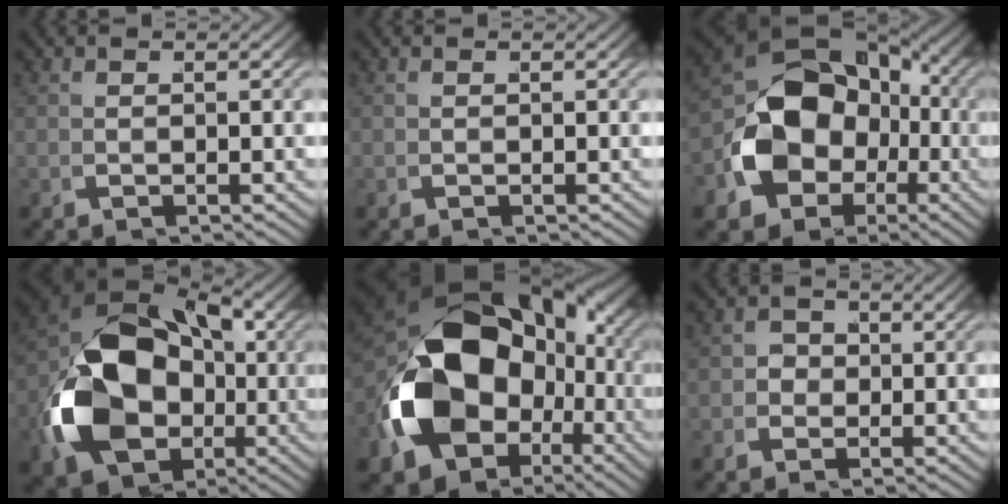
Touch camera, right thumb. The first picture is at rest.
{"total": 0.0}
{"total": 15.5, "force": [-1.9, 12.0, 9.6], "torque": [-0.213, -0.054, -0.012]}
{"total": 18.6, "force": [-1.8, 13.1, 13.0], "torque": [-0.306, -0.059, -0.005]}
{"total": 20.6, "force": [-2.1, 14.0, 14.9], "torque": [-0.298, -0.052, -0.012]}
{"total": 2.7, "force": [-0.1, 2.4, 1.1], "torque": [-0.017, -0.006, -0.003]}